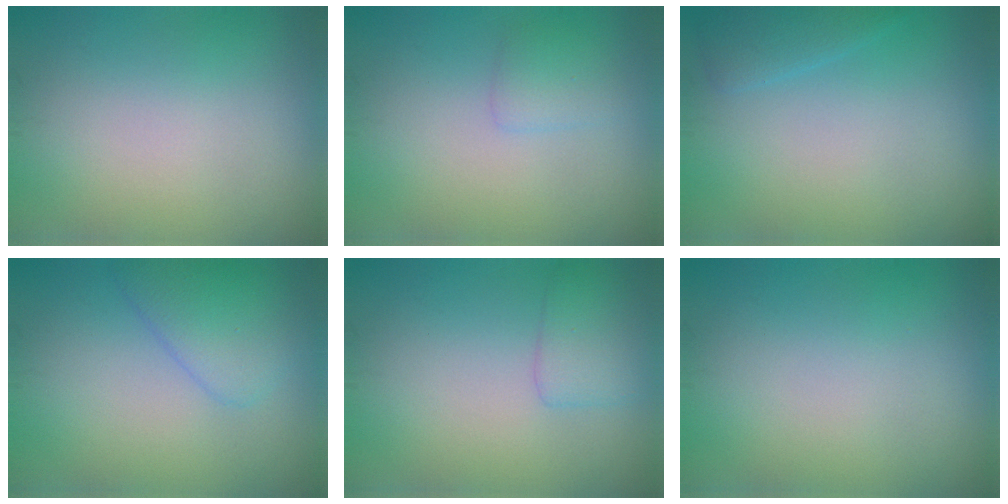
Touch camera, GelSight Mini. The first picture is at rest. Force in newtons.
{"total": 1.4, "press": 1.4, "slide": 0.1}
{"total": 1.7, "press": 1.7, "slide": 0.2}
{"total": 3.4, "press": 3.4, "slide": 0.2}
{"total": 2.3, "press": 2.3, "slide": 0.1}
{"total": 0.0}